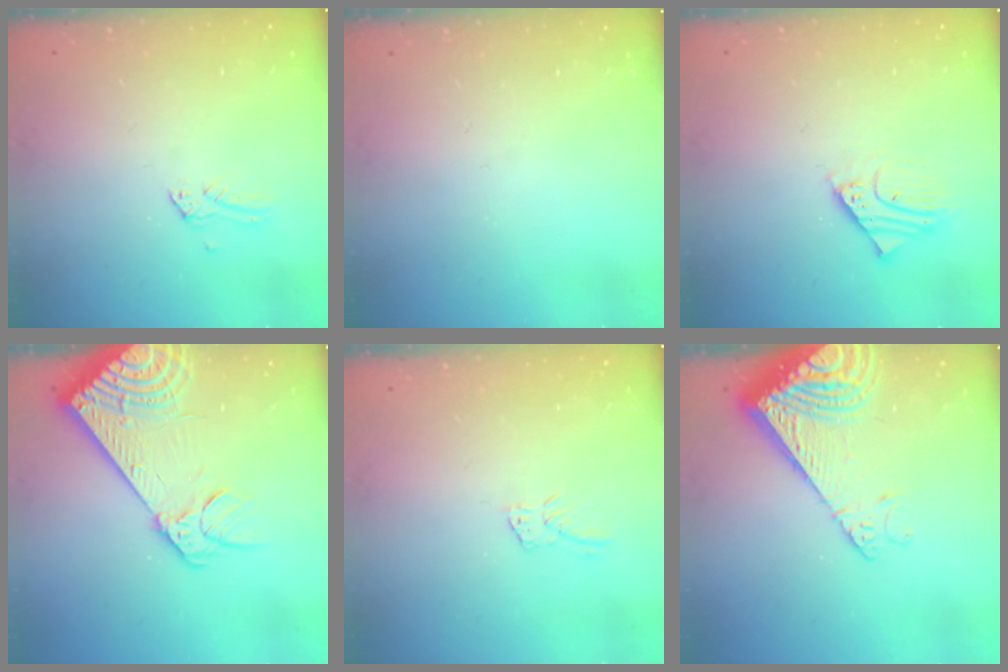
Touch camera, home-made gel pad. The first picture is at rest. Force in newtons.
{"total": 0.0}
{"total": 3.8, "press": 3.8, "slide": 0.3}
{"total": 17.7, "press": 17.3, "slide": 3.6}
{"total": 6.5, "press": 6.5, "slide": 0.5}
{"total": 13.3, "press": 13.2, "slide": 1.8}